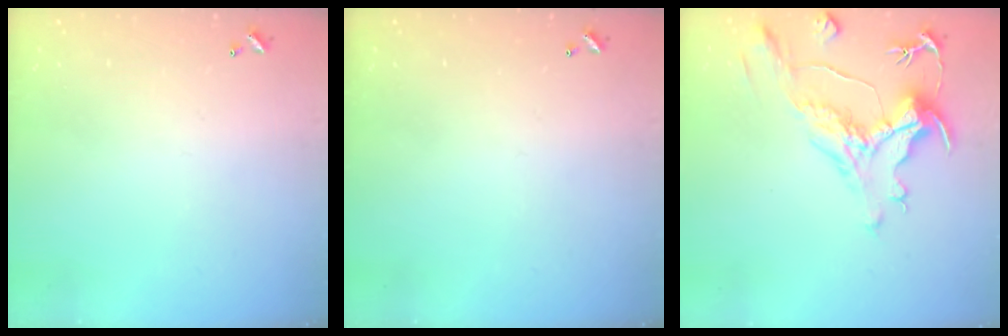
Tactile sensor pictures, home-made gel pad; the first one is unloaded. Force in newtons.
{"total": 0.0}
{"total": 1.9, "press": 0.9, "slide": 1.7}